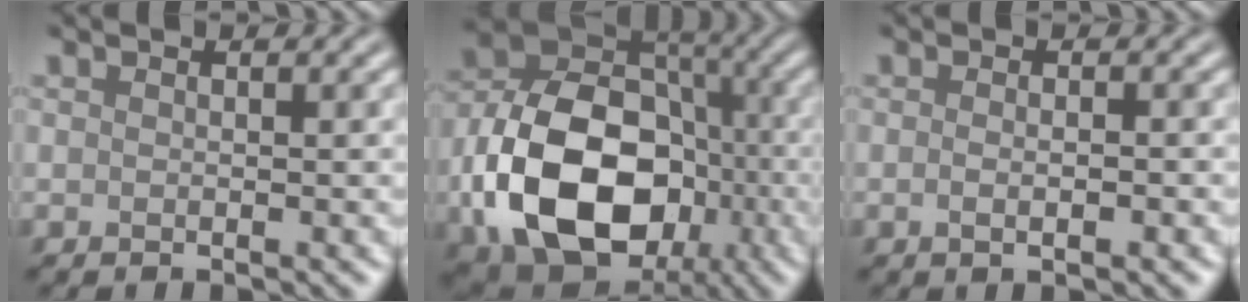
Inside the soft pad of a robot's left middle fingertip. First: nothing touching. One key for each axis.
{"total": 14.9, "fx": -4.0, "fy": 10.8, "fz": 9.4, "tx": -0.183, "ty": -0.017, "tz": -0.082}
{"total": 2.5, "fx": -0.1, "fy": 1.2, "fz": 2.1, "tx": -0.005, "ty": 0.006, "tz": -0.009}